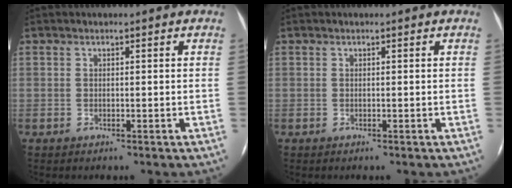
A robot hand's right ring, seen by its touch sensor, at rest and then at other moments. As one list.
[{"total": 0.0}]